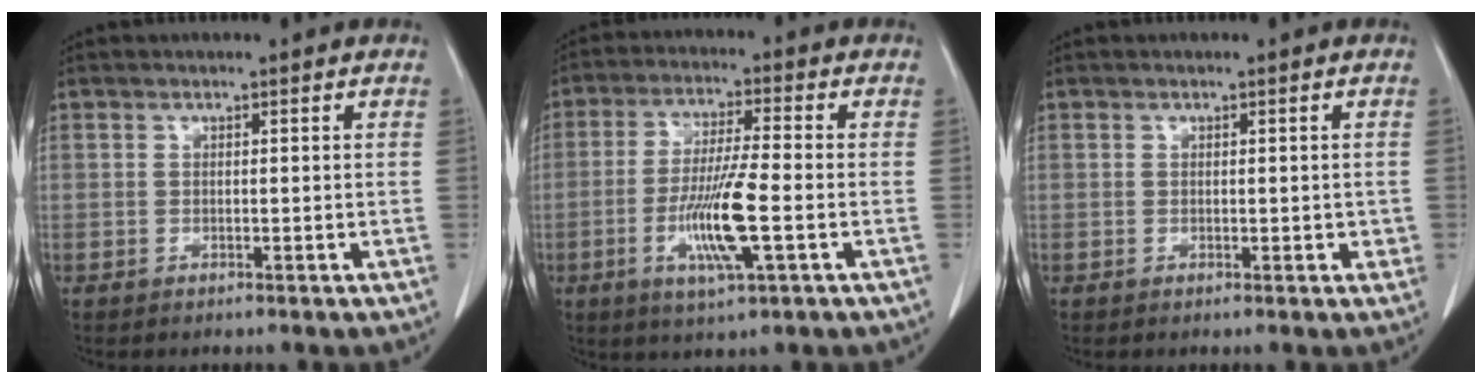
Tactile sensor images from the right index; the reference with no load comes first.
{"total": 10.4, "force": [-2.9, 0.6, 10.0], "torque": [-0.193, -0.013, -0.055]}
{"total": 1.6, "force": [-0.1, 0.9, 1.3], "torque": [-0.013, 0.001, 0.001]}